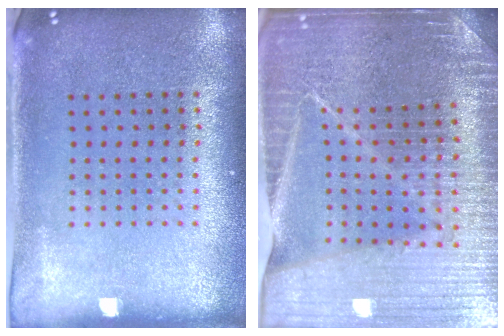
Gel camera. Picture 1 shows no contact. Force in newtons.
{"total": 4.7, "press": 4.4, "slide": 1.7}